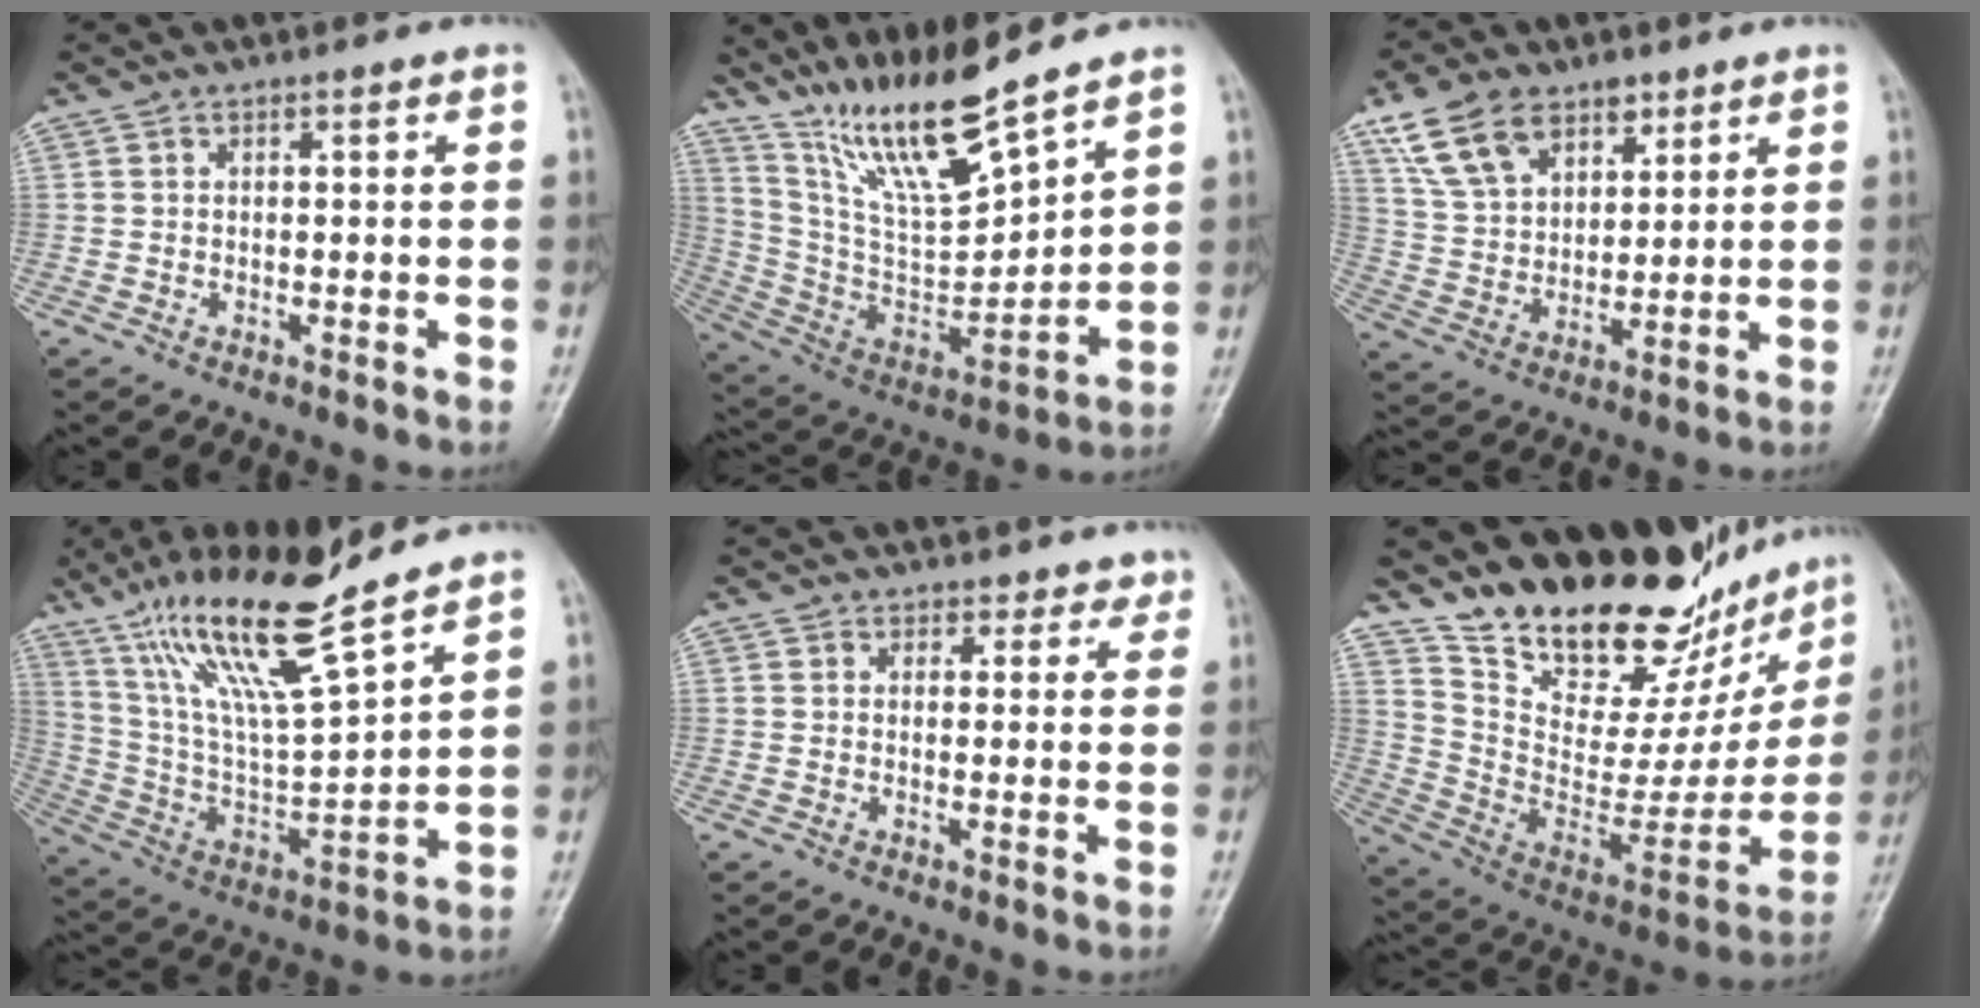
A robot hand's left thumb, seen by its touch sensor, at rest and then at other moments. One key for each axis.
{"total": 16.7, "fx": 13.4, "fy": 2.1, "fz": 9.6, "tx": -0.158, "ty": -0.078, "tz": 0.270}
{"total": 13.0, "fx": 7.5, "fy": 8.0, "fz": 6.9, "tx": -0.103, "ty": -0.022, "tz": 0.148}
{"total": 19.1, "fx": 13.4, "fy": 2.6, "fz": 13.4, "tx": -0.231, "ty": -0.062, "tz": 0.257}
{"total": 2.7, "fx": 2.0, "fy": 1.8, "fz": -0.1, "tx": 0.031, "ty": -0.011, "tz": 0.012}
{"total": 25.2, "fx": 21.0, "fy": 8.8, "fz": 10.8, "tx": -0.121, "ty": -0.137, "tz": 0.329}